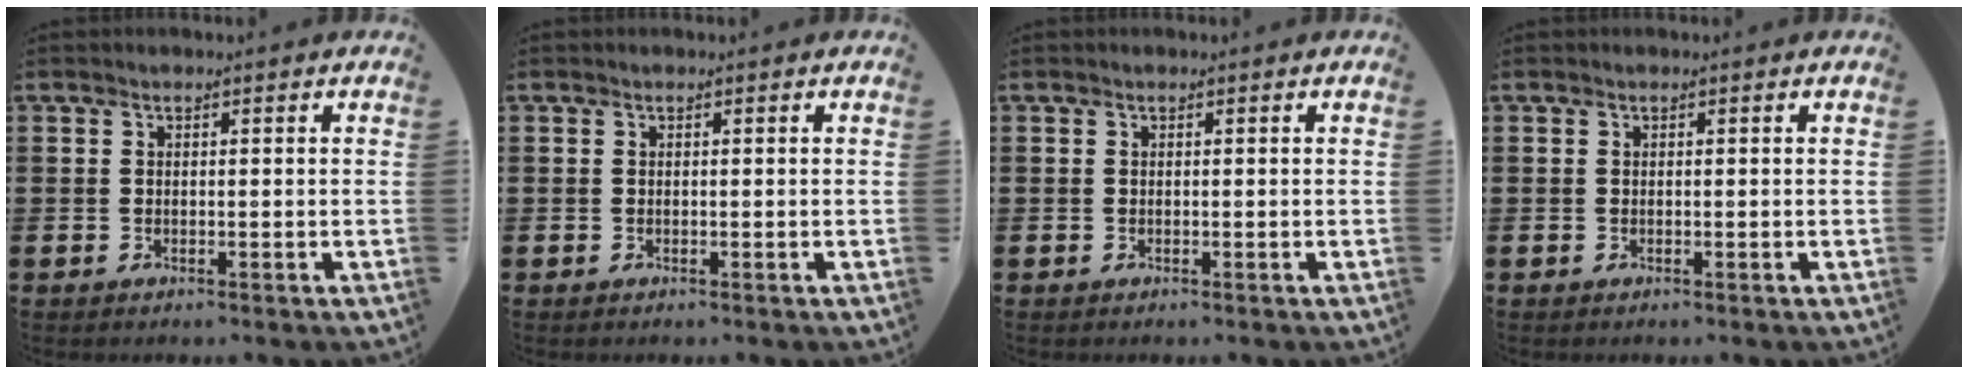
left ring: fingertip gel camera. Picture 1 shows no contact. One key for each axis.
{"total": 0.0}
{"total": 0.0}
{"total": 0.0}